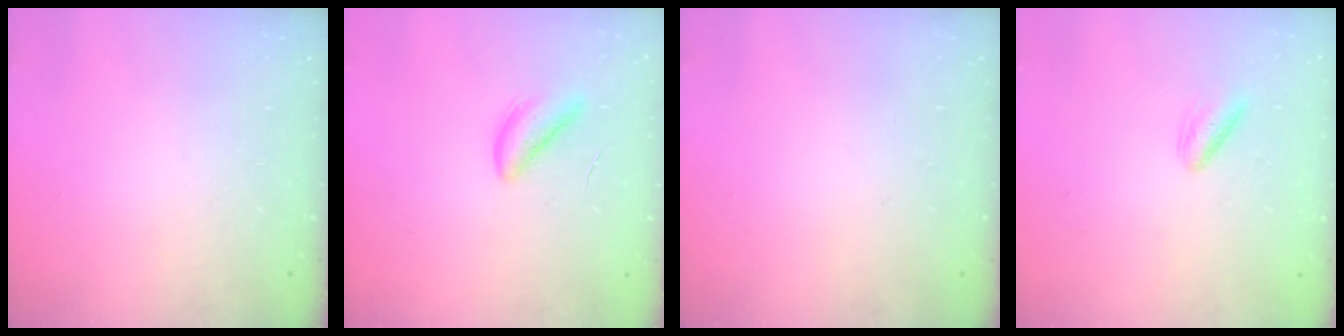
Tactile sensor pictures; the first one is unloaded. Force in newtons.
{"total": 3.4, "press": 3.4, "slide": 0.3}
{"total": 0.0}
{"total": 2.8, "press": 2.4, "slide": 1.4}